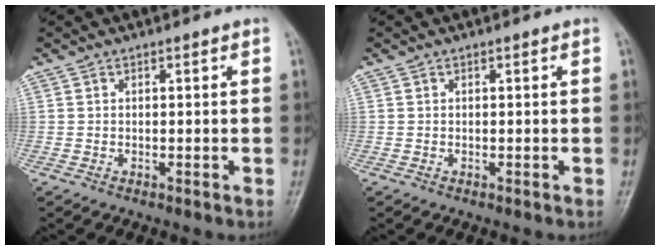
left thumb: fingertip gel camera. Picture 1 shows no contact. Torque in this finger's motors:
{"motor_torque": [0.00, 0.00, -0.04, 0.01, 0.00]}